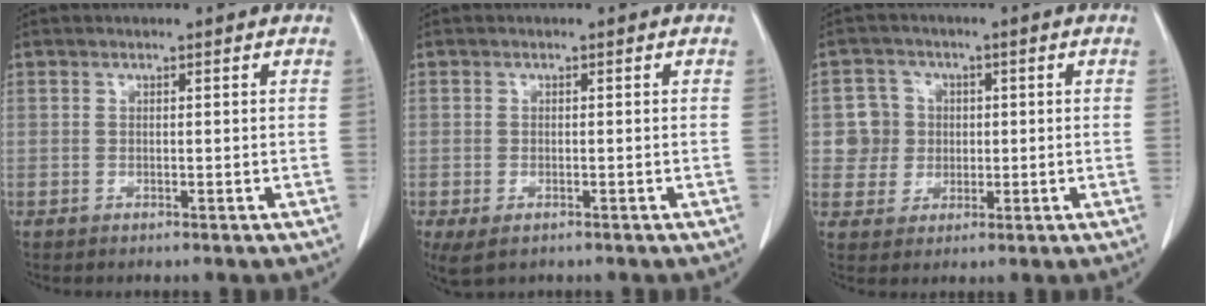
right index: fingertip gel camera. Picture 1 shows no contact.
{"total": 3.5, "force": [-2.0, 1.8, 2.4], "torque": [-0.050, -0.011, -0.023]}
{"total": 5.4, "force": [0.4, 5.3, 0.5], "torque": [-0.002, 0.015, 0.011]}